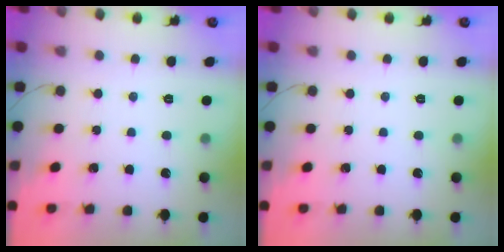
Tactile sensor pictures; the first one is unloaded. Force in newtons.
{"total": 0.0}